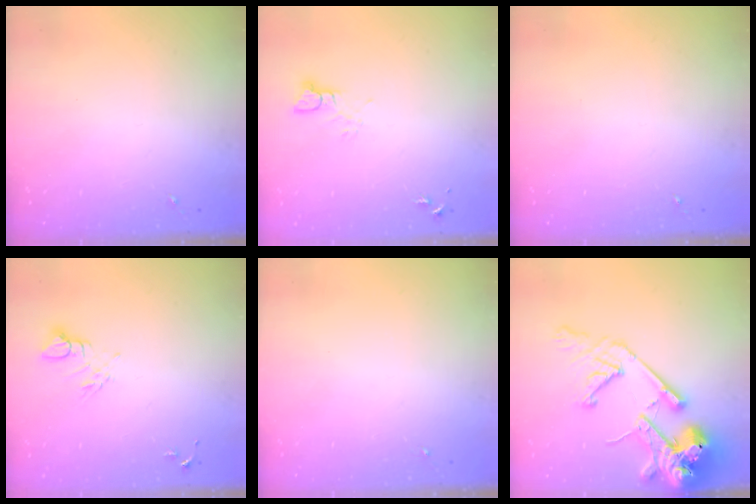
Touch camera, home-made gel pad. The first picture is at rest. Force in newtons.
{"total": 3.3, "press": 3.3, "slide": 0.4}
{"total": 0.0}
{"total": 6.6, "press": 6.6, "slide": 0.5}
{"total": 0.0}
{"total": 20.3, "press": 20.1, "slide": 2.7}